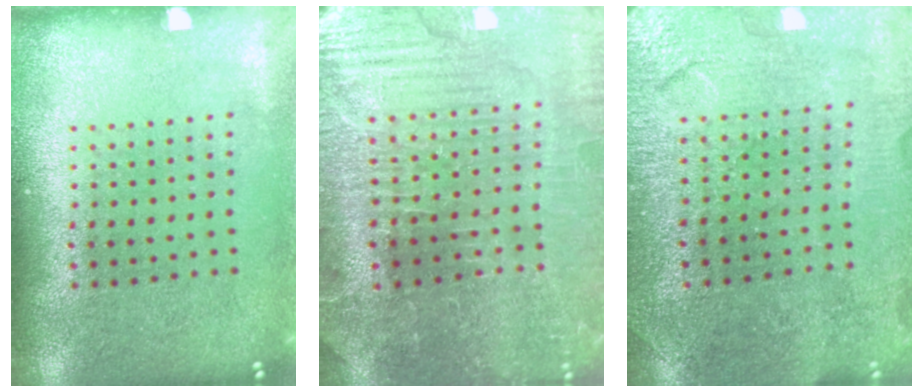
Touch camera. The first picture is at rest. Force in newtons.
{"total": 3.7, "press": 3.7, "slide": 0.5}
{"total": 1.5, "press": 1.5, "slide": 0.2}